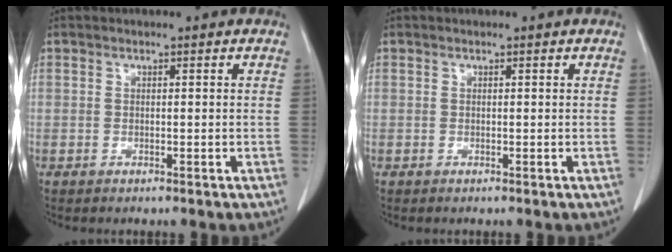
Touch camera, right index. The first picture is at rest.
{"total": 0.0}